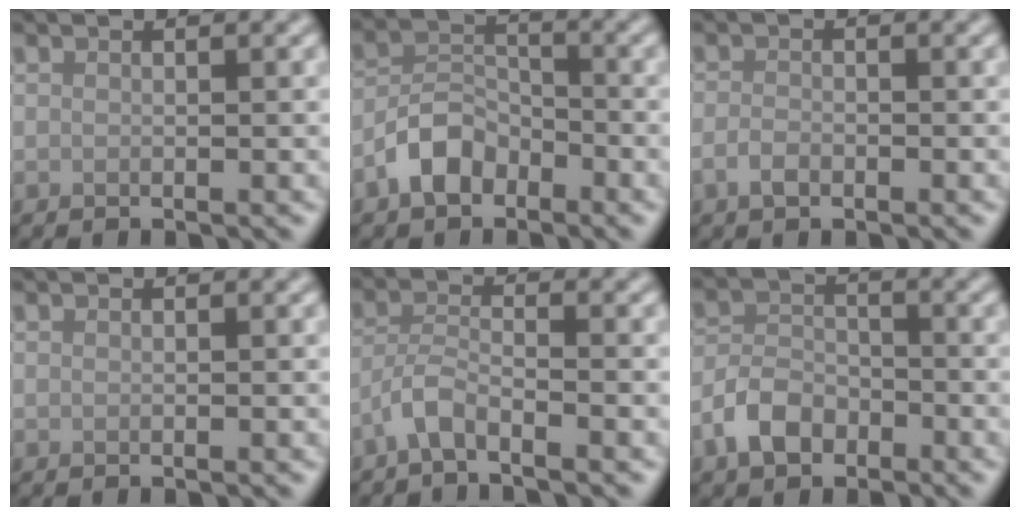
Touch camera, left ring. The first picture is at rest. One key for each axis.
{"total": 3.9, "fx": -2.4, "fy": 2.3, "fz": 1.9, "tx": -0.030, "ty": 0.010, "tz": -0.059}
{"total": 1.5, "fx": -0.8, "fy": 0.8, "fz": 1.0, "tx": -0.019, "ty": 0.001, "tz": -0.019}
{"total": 0.0}
{"total": 2.6, "fx": -2.0, "fy": 0.4, "fz": 1.6, "tx": -0.032, "ty": 0.005, "tz": -0.050}
{"total": 3.8, "fx": -2.3, "fy": 2.3, "fz": 1.9, "tx": -0.031, "ty": 0.004, "tz": -0.055}